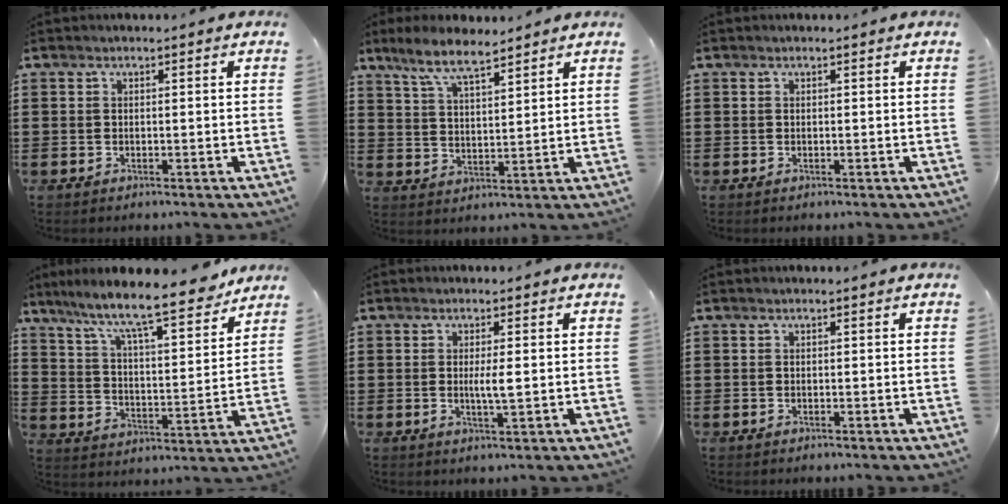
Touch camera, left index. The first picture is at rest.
{"total": 6.1, "force": [5.2, 1.0, 2.9], "torque": [-0.075, -0.009, 0.094]}
{"total": 0.0}
{"total": 9.9, "force": [8.5, 0.8, 5.1], "torque": [-0.116, -0.059, 0.135]}
{"total": 2.7, "force": [0.1, 0.2, 2.7], "torque": [-0.050, -0.006, 0.000]}
{"total": 0.0}